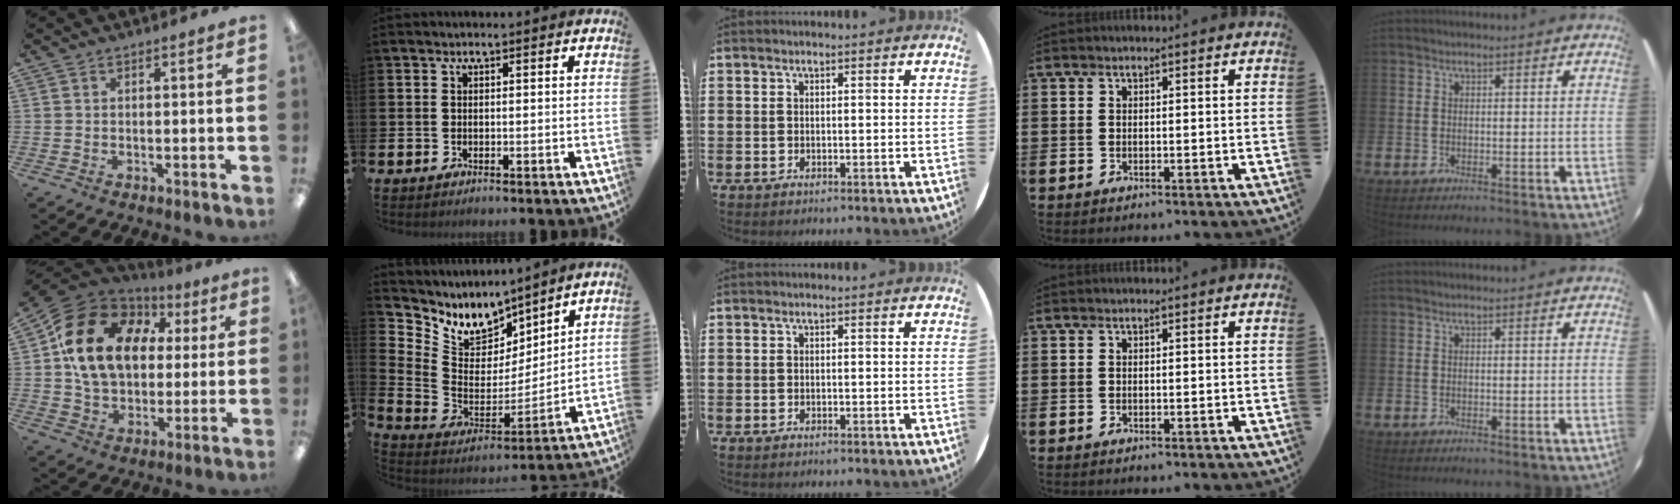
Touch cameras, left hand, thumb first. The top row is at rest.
{"thumb": {"total": 19.5, "force": [5.3, 14.8, 11.5], "torque": [-0.222, 0.004, 0.105]}, "index": {"total": 9.1, "force": [7.7, 4.6, 1.5], "torque": [-0.077, -0.058, 0.140]}}